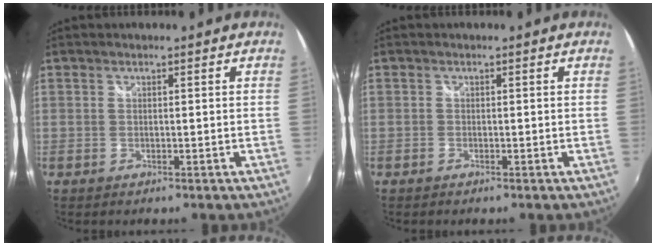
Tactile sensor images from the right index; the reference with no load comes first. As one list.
[{"total": 0.6, "force": [-0.5, 0.3, 0.1], "torque": [-0.004, -0.002, -0.012]}]